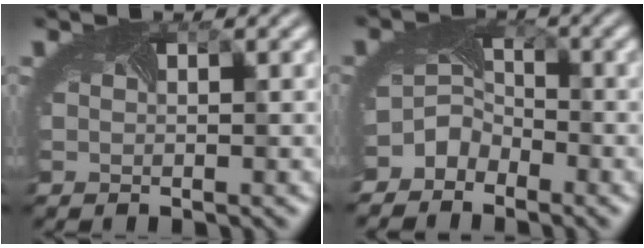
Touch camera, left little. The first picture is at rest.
{"total": 3.5, "force": [-2.7, 2.1, 0.8], "torque": [-0.008, -0.004, -0.059]}